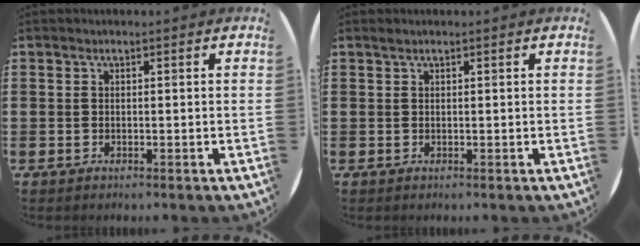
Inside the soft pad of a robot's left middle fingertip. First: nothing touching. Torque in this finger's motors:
{"motor_torque": [0.13, -0.02, 0.00, -0.01]}